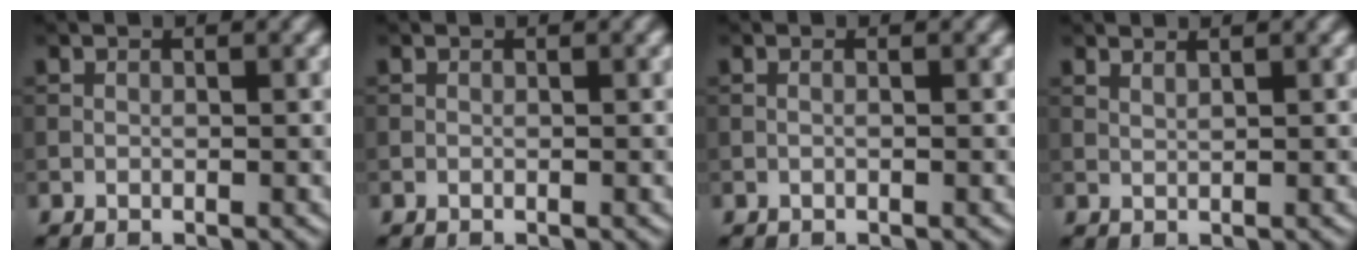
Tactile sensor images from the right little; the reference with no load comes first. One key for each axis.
{"total": 0.0}
{"total": 0.6, "fx": 0.2, "fy": 0.2, "fz": 0.6, "tx": -0.006, "ty": -0.009, "tz": -0.004}
{"total": 1.0, "fx": 0.9, "fy": 0.2, "fz": 0.4, "tx": -0.007, "ty": 0.000, "tz": 0.014}